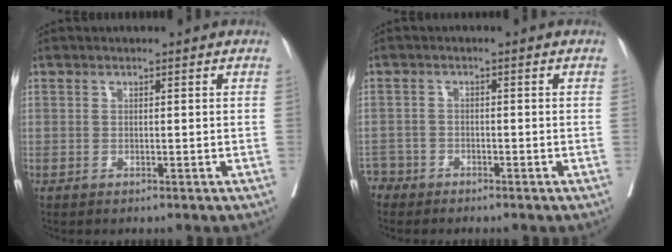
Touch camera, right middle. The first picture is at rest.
{"total": 2.5, "force": [-2.1, 1.0, -0.7], "torque": [0.007, 0.001, -0.045]}